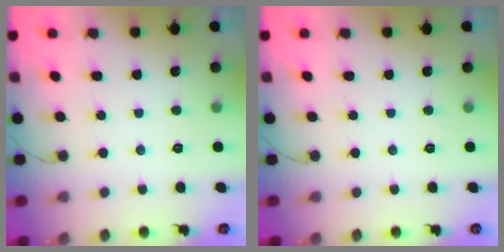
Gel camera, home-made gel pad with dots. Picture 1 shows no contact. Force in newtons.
{"total": 0.0}